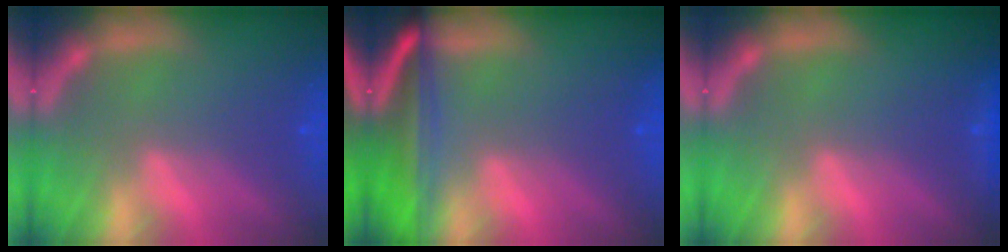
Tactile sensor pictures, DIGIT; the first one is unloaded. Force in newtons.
{"total": 8.1}
{"total": 0.9}